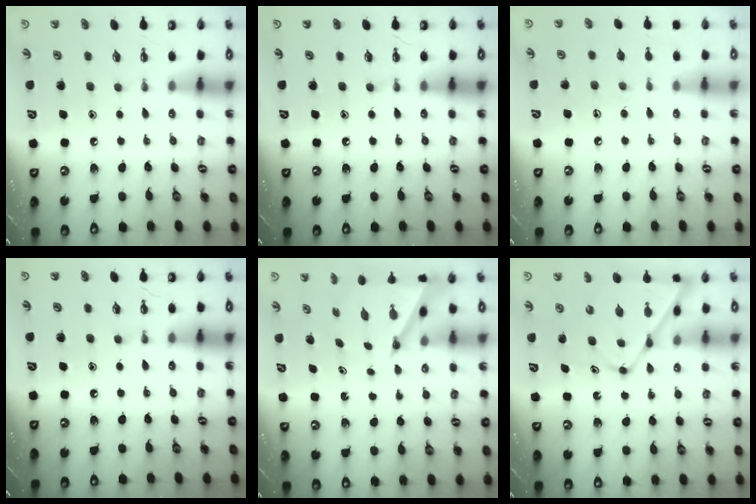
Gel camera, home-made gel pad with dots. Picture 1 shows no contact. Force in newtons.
{"total": 0.0}
{"total": 4.4, "press": 4.4, "slide": 0.5}
{"total": 0.0}
{"total": 6.4, "press": 6.4, "slide": 0.5}
{"total": 13.4, "press": 13.3, "slide": 1.2}